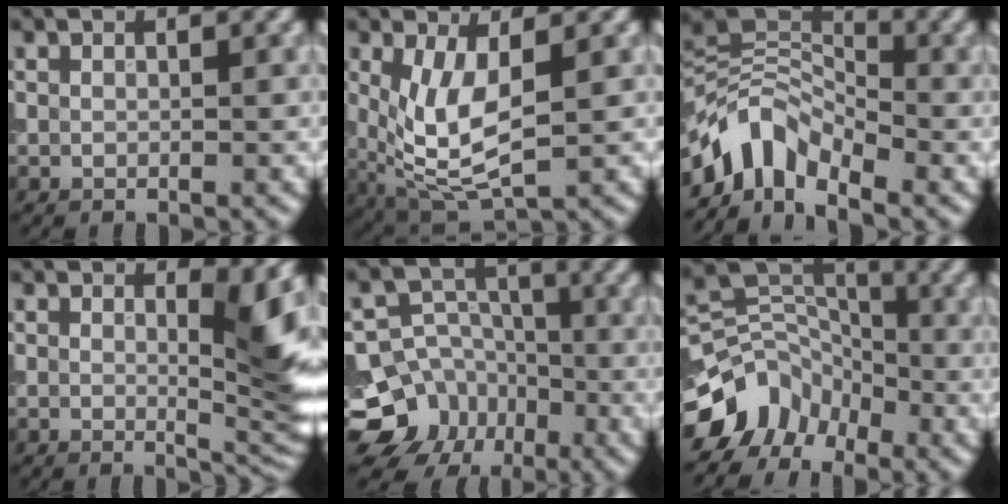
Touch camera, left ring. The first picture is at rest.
{"total": 6.2, "force": [0.4, 2.6, 5.7], "torque": [-0.130, -0.012, 0.012]}
{"total": 5.8, "force": [-3.6, 3.4, 3.1], "torque": [-0.042, 0.005, -0.080]}
{"total": 6.5, "force": [0.8, 2.3, 6.0], "torque": [-0.079, -0.007, 0.013]}
{"total": 10.7, "force": [-5.8, 8.8, 2.2], "torque": [-0.038, -0.013, -0.119]}
{"total": 6.7, "force": [-3.9, 4.7, 2.6], "torque": [-0.037, 0.004, -0.082]}